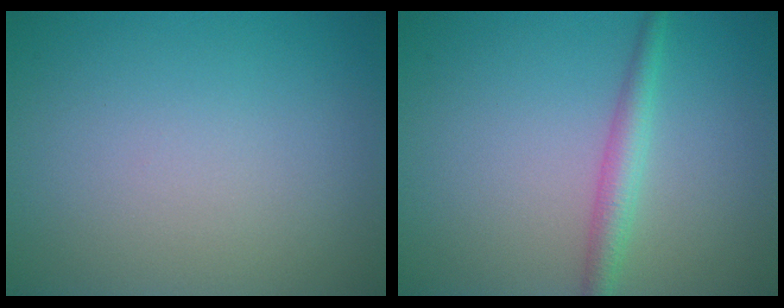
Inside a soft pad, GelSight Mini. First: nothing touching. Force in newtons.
{"total": 2.4, "press": 2.4, "slide": 0.0}